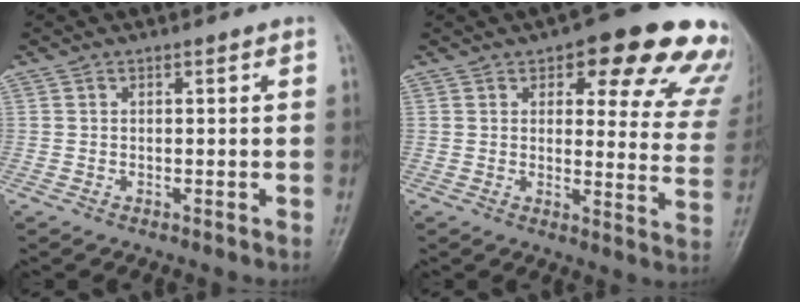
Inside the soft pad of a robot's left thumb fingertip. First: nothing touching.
{"total": 19.3, "force": [12.4, 7.2, 13.0], "torque": [-0.096, -0.046, 0.131]}